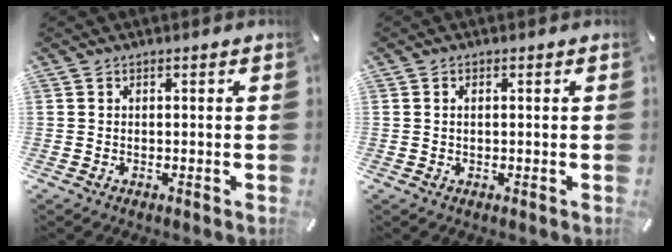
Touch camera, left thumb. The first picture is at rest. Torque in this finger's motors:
{"motor_torque": [-0.04, -0.32, 0.06, 0.17, -0.05]}